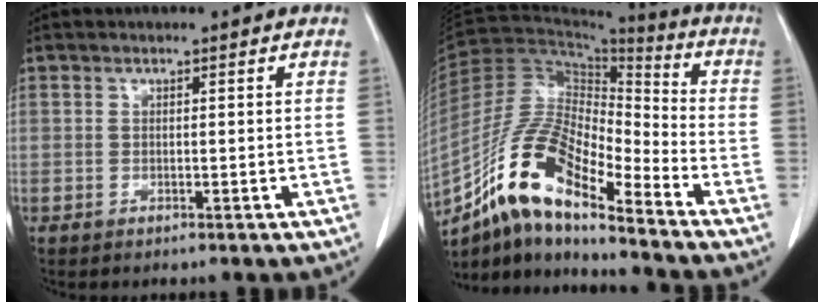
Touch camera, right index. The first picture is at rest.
{"total": 15.0, "force": [-10.2, 3.7, 10.4], "torque": [-0.206, 0.020, -0.185]}